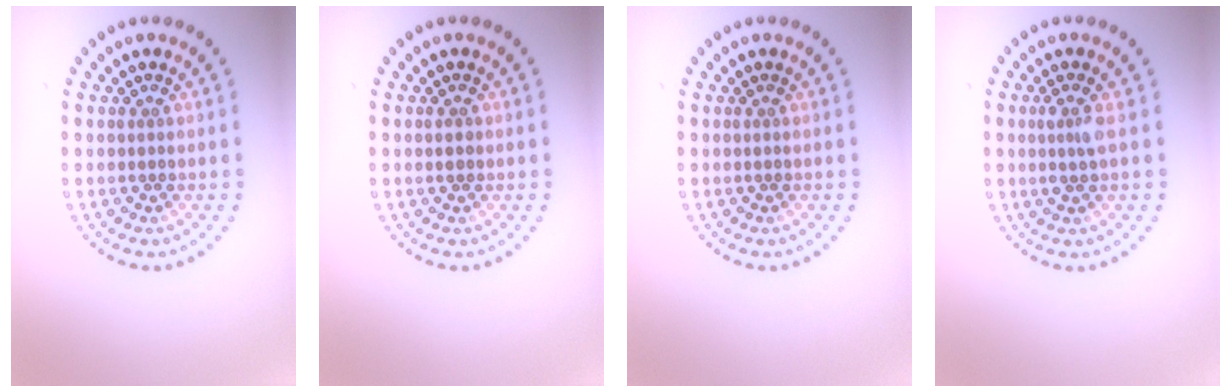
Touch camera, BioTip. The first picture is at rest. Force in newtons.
{"total": 0.8, "press": 0.8, "slide": 0.2}
{"total": 0.0}
{"total": 1.7, "press": 1.4, "slide": 0.9}